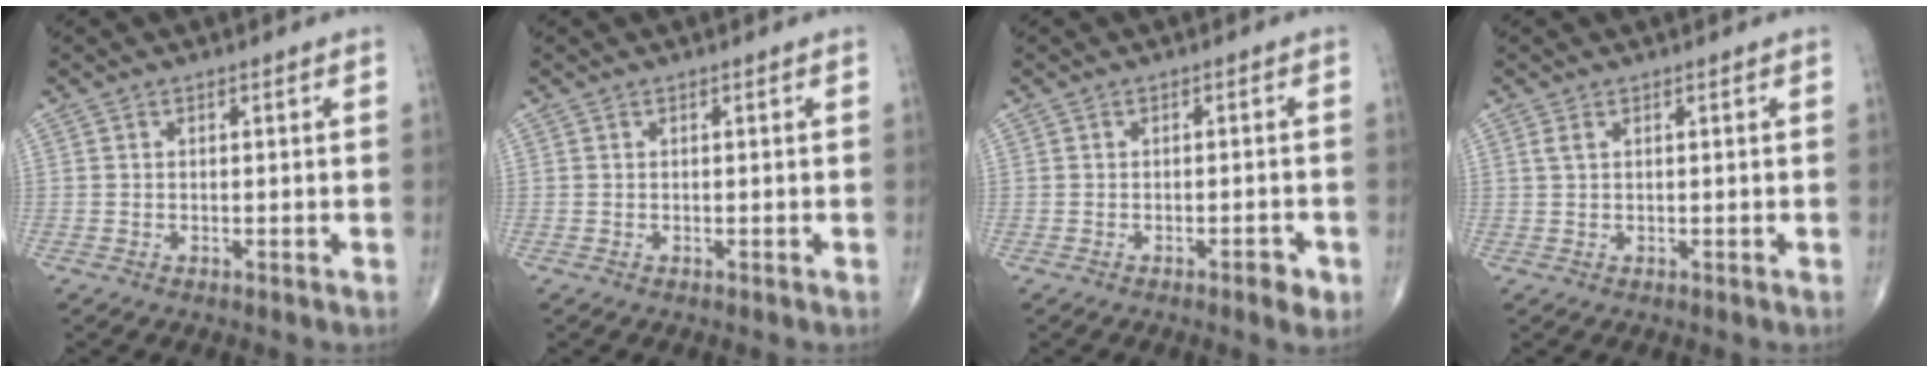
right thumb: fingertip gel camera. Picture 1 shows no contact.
{"total": 0.0}
{"total": 2.7, "force": [-1.4, 0.9, 2.1], "torque": [-0.025, 0.004, -0.020]}
{"total": 1.1, "force": [0.5, 0.4, 0.9], "torque": [-0.023, 0.009, 0.014]}